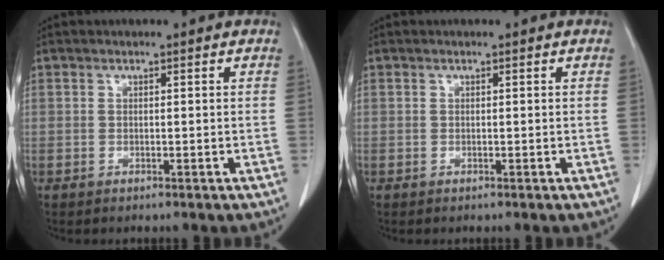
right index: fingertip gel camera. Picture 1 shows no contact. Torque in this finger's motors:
{"motor_torque": [0.01, 0.00, 0.00, 0.00]}